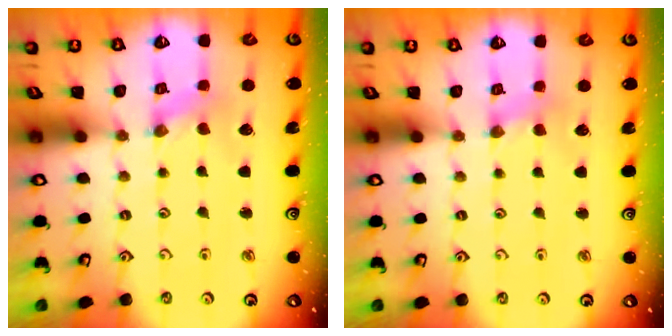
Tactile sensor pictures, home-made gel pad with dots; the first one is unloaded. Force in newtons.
{"total": 2.0, "press": 2.0, "slide": 0.4}